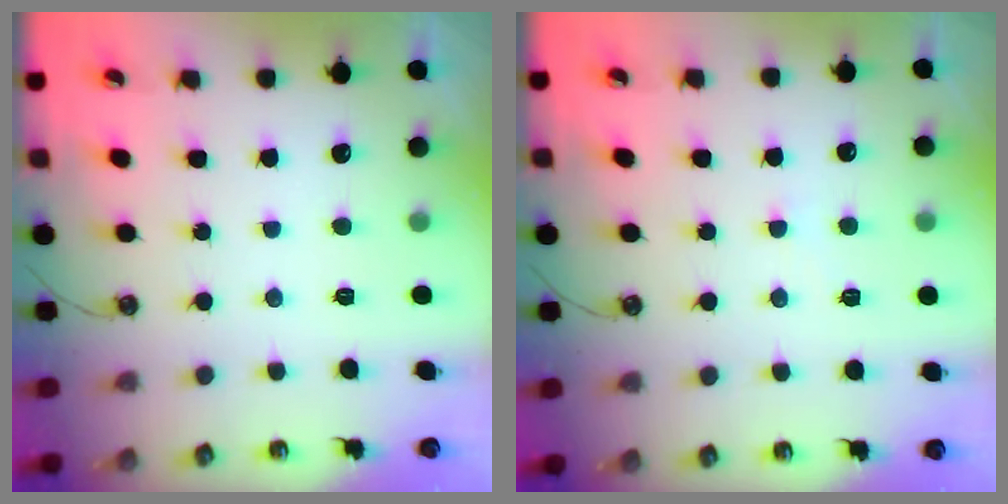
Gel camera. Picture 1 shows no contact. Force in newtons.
{"total": 2.9, "press": 2.9, "slide": 0.4}